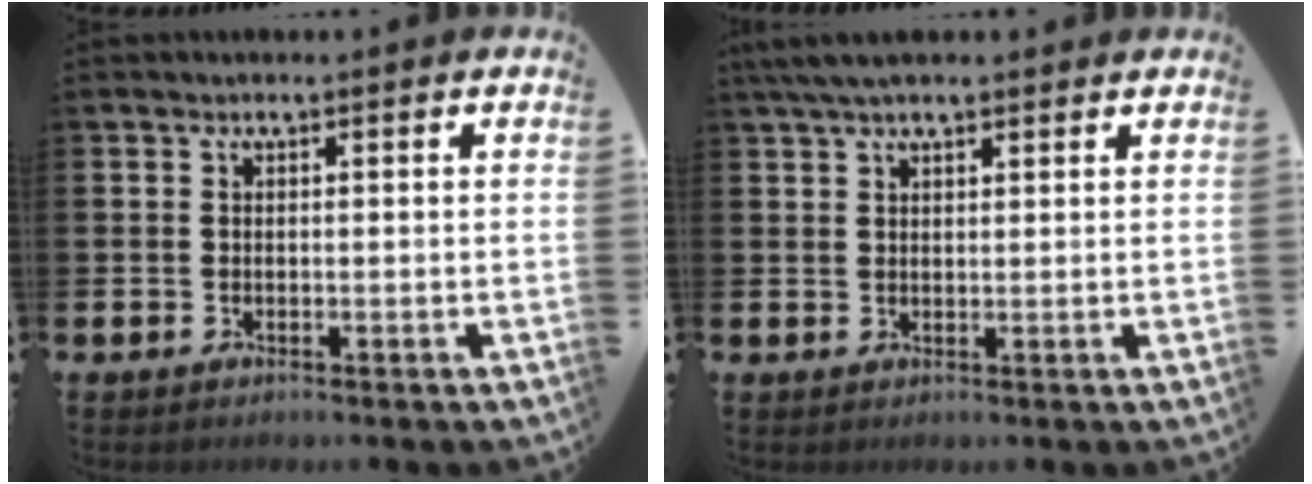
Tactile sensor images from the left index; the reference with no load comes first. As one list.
[{"total": 3.8, "force": [3.0, 1.0, 2.1], "torque": [-0.042, -0.002, 0.055]}]